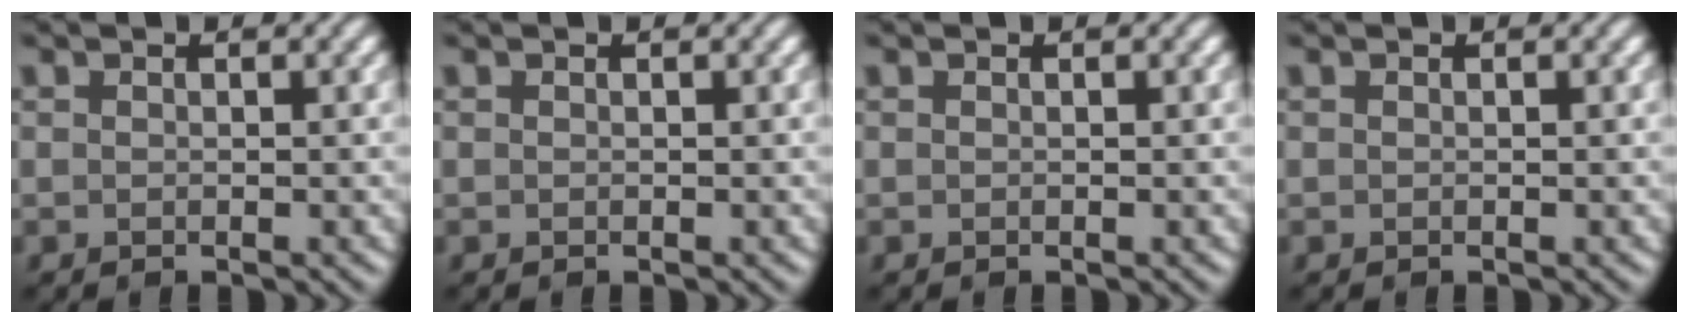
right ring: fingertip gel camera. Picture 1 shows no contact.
{"total": 0.0}
{"total": 0.0}
{"total": 0.0}